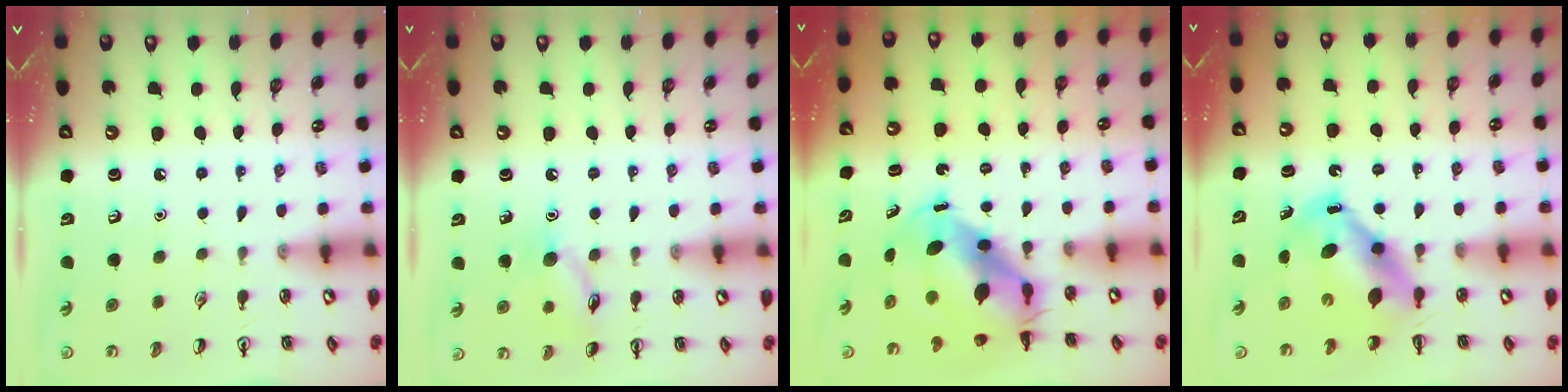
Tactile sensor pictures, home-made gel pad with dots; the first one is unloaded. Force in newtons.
{"total": 9.6, "press": 9.6, "slide": 0.6}
{"total": 8.2, "press": 8.0, "slide": 1.9}
{"total": 6.9, "press": 6.6, "slide": 2.0}